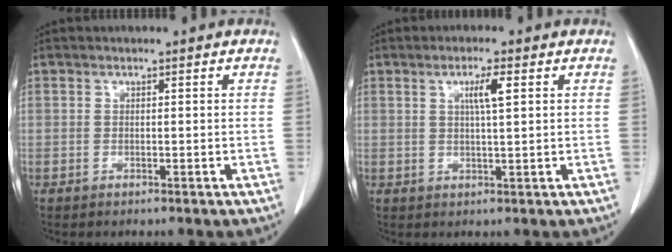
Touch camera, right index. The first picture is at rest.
{"total": 3.5, "force": [1.2, 0.0, 3.2], "torque": [-0.056, -0.001, 0.019]}